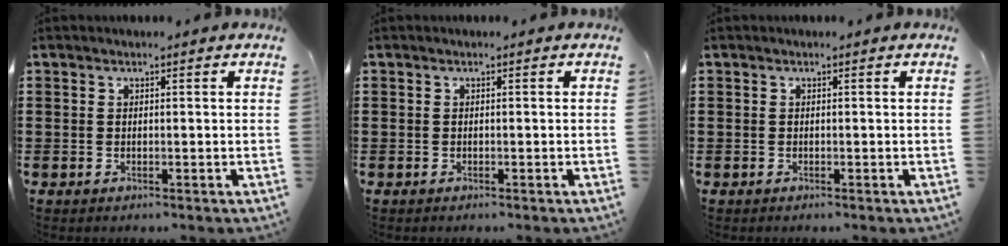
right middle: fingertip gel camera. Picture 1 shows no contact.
{"total": 0.0}
{"total": 0.0}